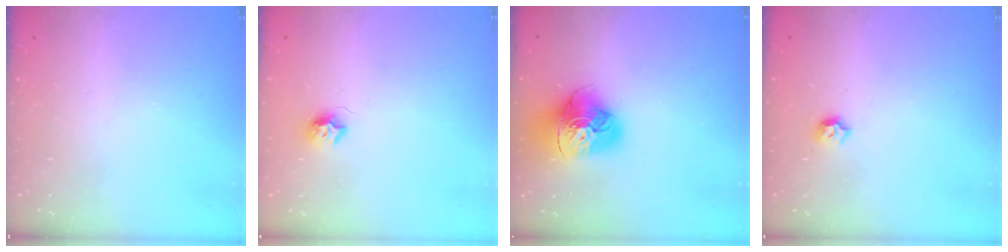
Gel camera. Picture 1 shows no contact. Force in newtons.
{"total": 7.4, "press": 7.4, "slide": 0.4}
{"total": 16.7, "press": 16.6, "slide": 1.8}
{"total": 3.8, "press": 3.8, "slide": 0.8}